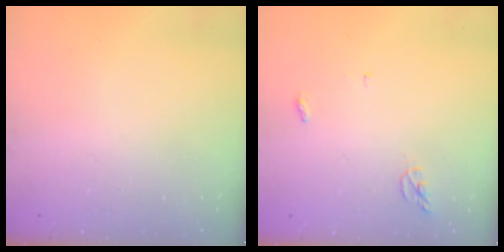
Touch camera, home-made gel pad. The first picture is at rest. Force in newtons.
{"total": 4.3, "press": 4.3, "slide": 0.3}